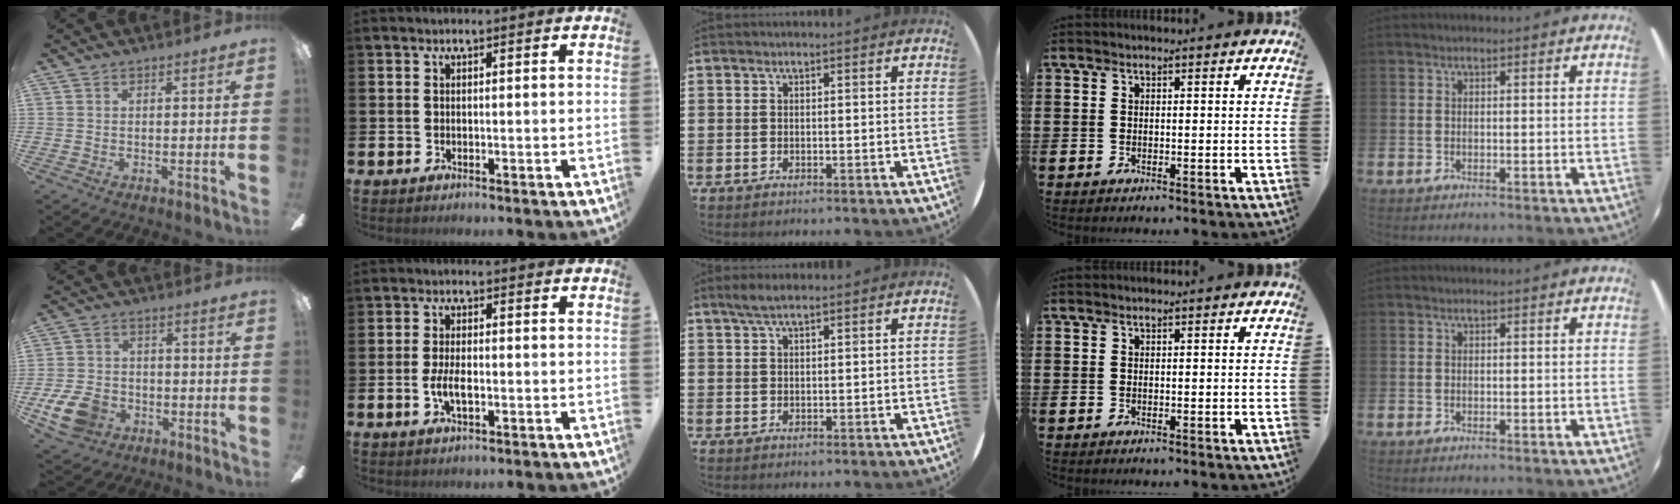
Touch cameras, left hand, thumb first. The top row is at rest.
{"thumb": {"total": 10.2, "force": [-4.5, 7.1, 5.7], "torque": [-0.129, 0.019, -0.085]}, "index": {"total": 3.5, "force": [-0.7, 1.5, 3.0], "torque": [-0.062, 0.000, -0.016]}, "middle": {"total": 2.4, "force": [1.9, 0.5, 1.4], "torque": [-0.030, 0.005, 0.034]}}